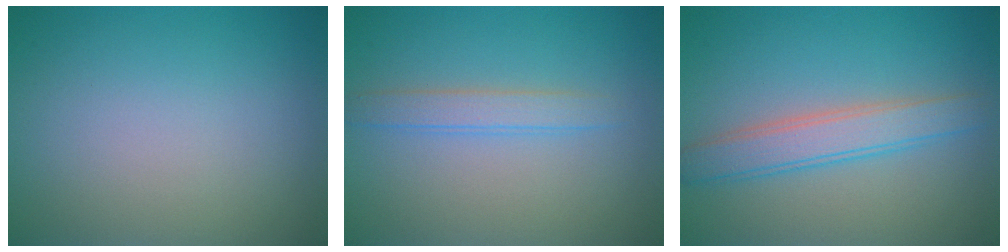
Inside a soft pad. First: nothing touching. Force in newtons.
{"total": 1.9, "press": 1.9, "slide": 0.2}
{"total": 3.6, "press": 3.6, "slide": 0.1}